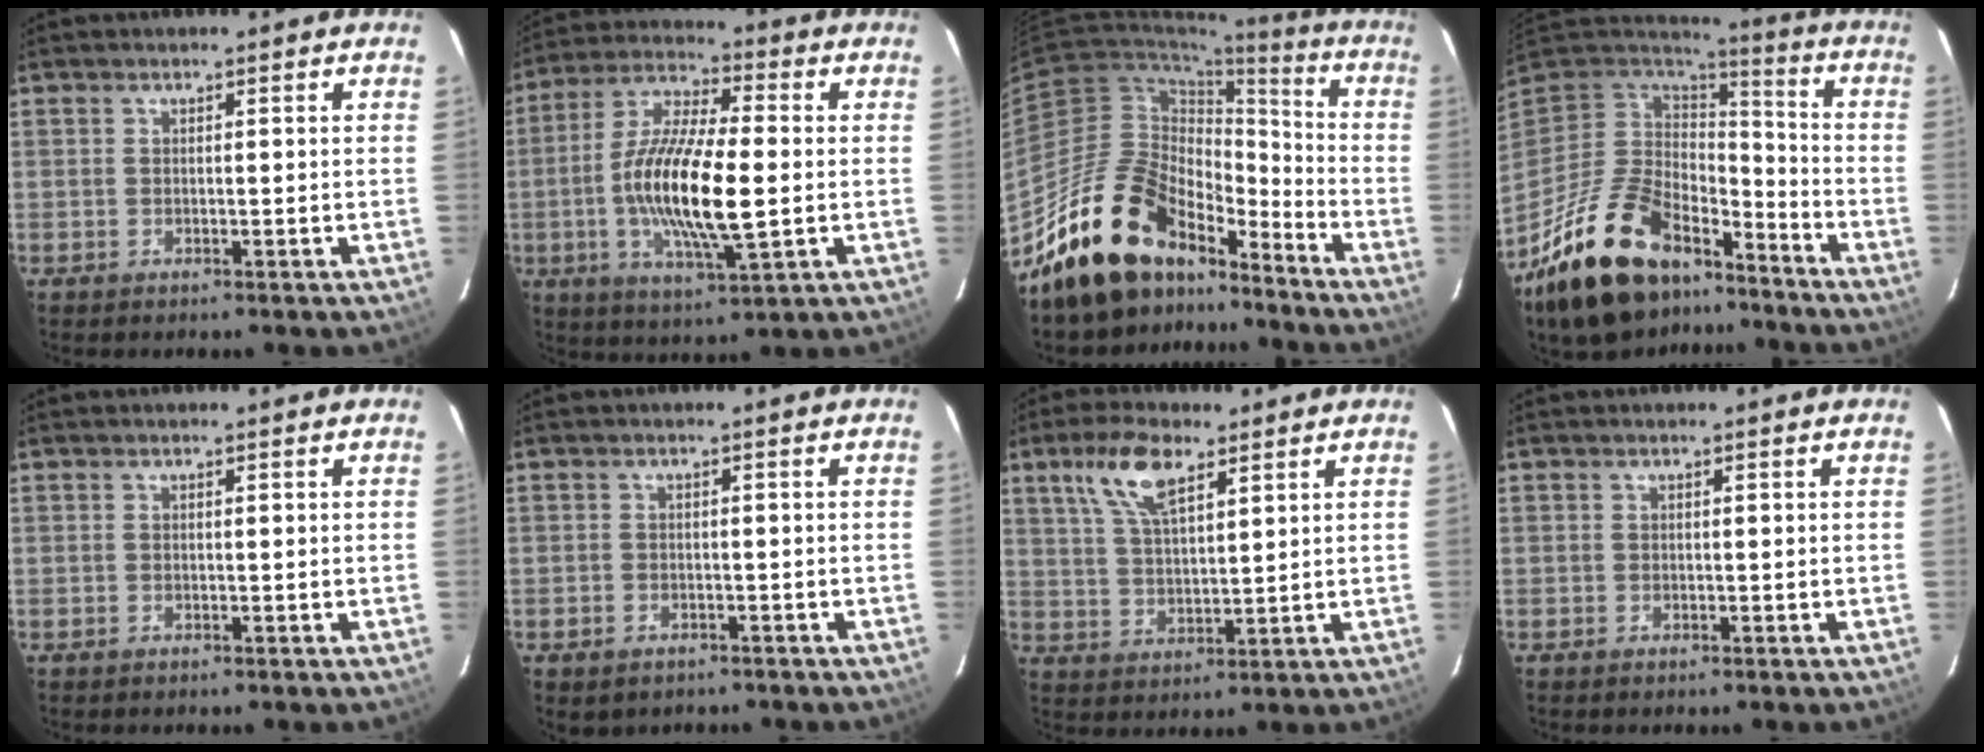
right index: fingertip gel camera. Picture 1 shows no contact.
{"total": 16.7, "force": [-1.7, 4.3, 16.0], "torque": [-0.320, -0.003, -0.037]}
{"total": 19.0, "force": [-15.0, 8.7, 7.6], "torque": [-0.143, 0.029, -0.244]}
{"total": 22.4, "force": [-15.0, 10.7, 12.8], "torque": [-0.255, -0.013, -0.242]}
{"total": 0.0}
{"total": 3.0, "force": [-1.7, 2.2, 1.0], "torque": [-0.027, -0.005, -0.020]}
{"total": 9.5, "force": [5.4, 3.6, 6.9], "torque": [-0.134, 0.016, 0.106]}
{"total": 0.5, "force": [-0.2, 0.5, -0.1], "torque": [0.001, 0.002, -0.002]}